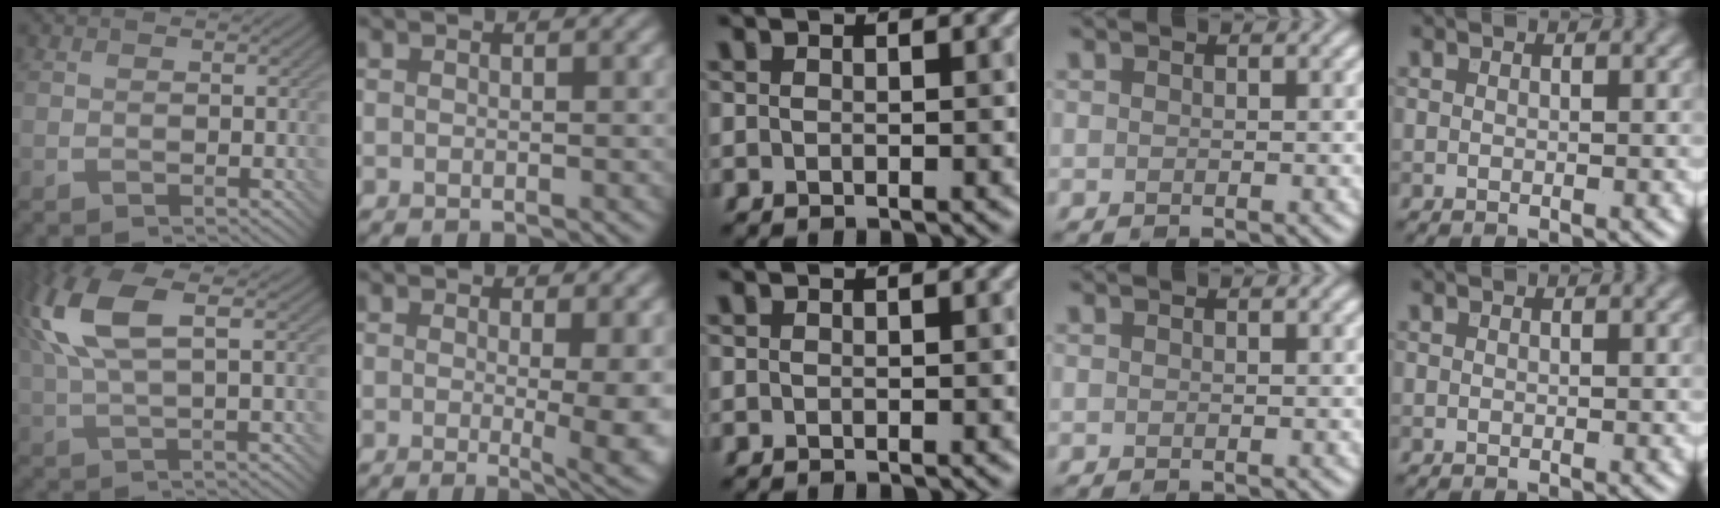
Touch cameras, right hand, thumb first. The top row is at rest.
{"thumb": {"total": 9.7, "force": [2.9, 3.1, 8.7], "torque": [-0.211, 0.028, 0.054]}, "index": {"total": 6.4, "force": [-0.2, 1.7, 6.2], "torque": [-0.061, -0.012, -0.004]}}